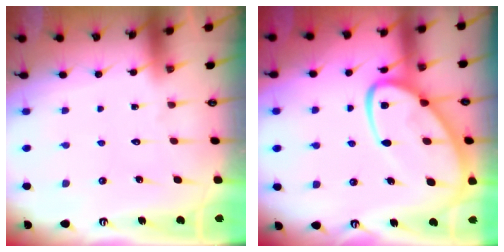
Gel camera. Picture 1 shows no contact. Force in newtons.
{"total": 16.2, "press": 16.1, "slide": 1.5}